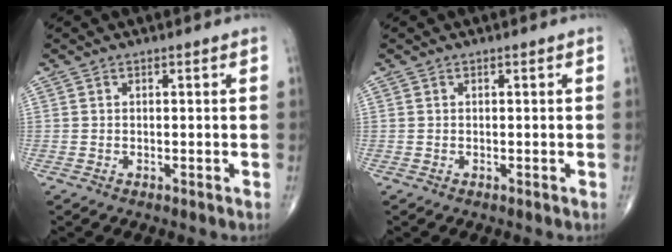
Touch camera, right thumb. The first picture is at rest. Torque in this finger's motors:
{"motor_torque": [-0.34, 0.34, -0.22, -0.02, 0.00]}